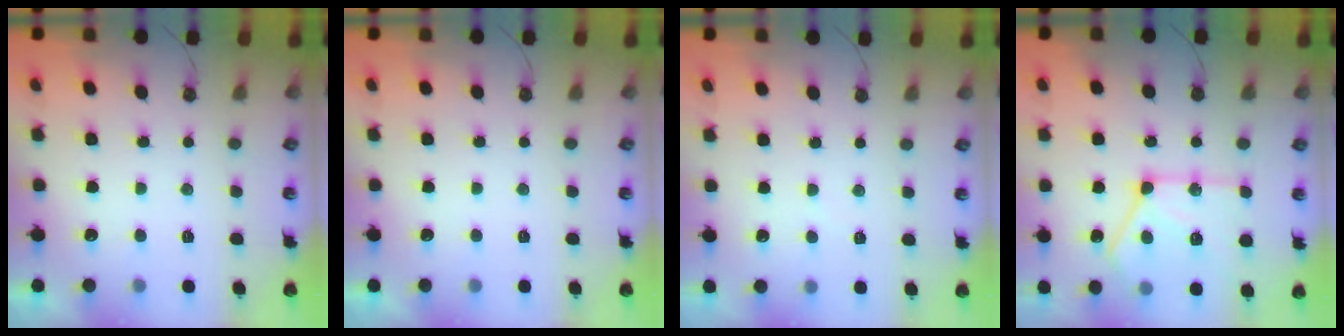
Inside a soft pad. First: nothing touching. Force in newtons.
{"total": 0.0}
{"total": 3.2, "press": 3.2, "slide": 0.5}
{"total": 17.3, "press": 17.2, "slide": 1.9}